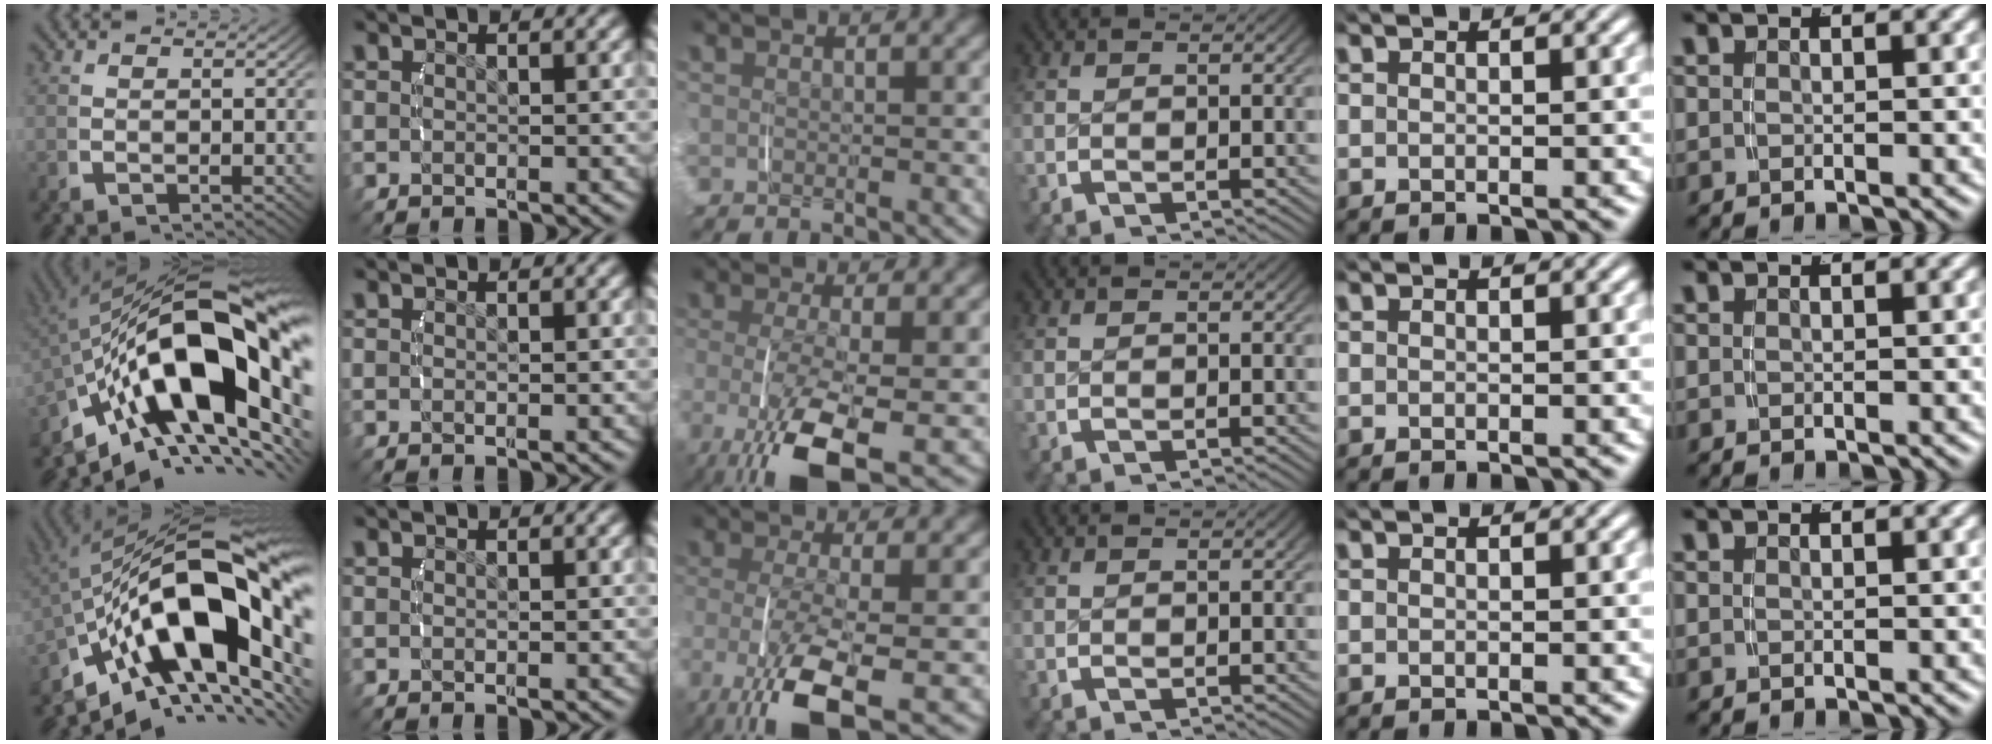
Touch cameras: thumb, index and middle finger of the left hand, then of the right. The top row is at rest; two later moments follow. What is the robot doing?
{"motion": "lift_and_place", "object": "camera"}